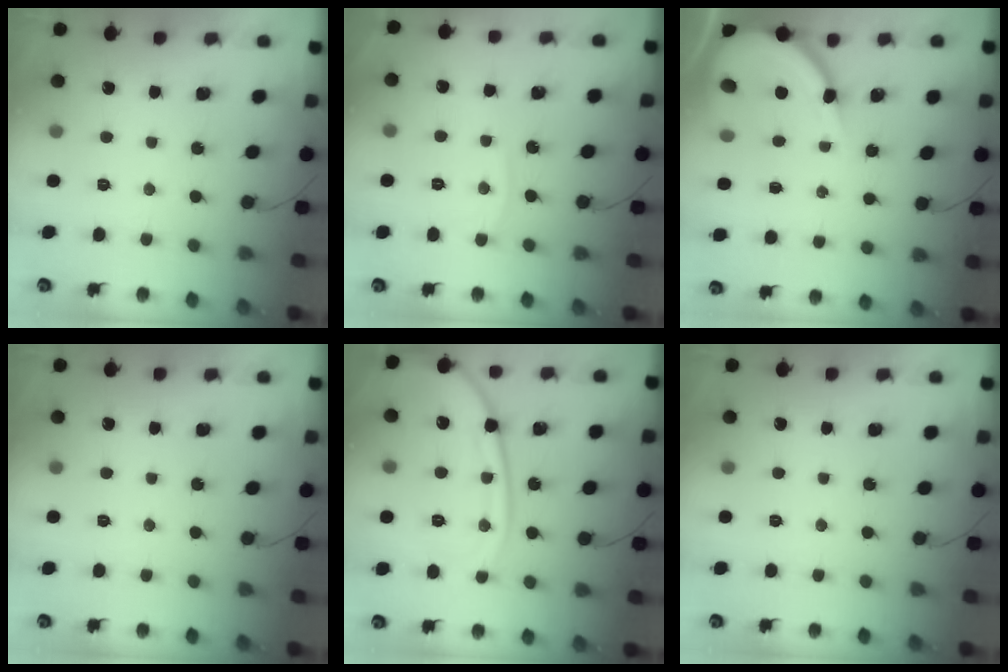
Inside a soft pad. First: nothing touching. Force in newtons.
{"total": 4.7, "press": 4.7, "slide": 0.2}
{"total": 11.4, "press": 11.3, "slide": 1.2}
{"total": 0.0}
{"total": 18.4, "press": 18.3, "slide": 2.0}
{"total": 0.0}